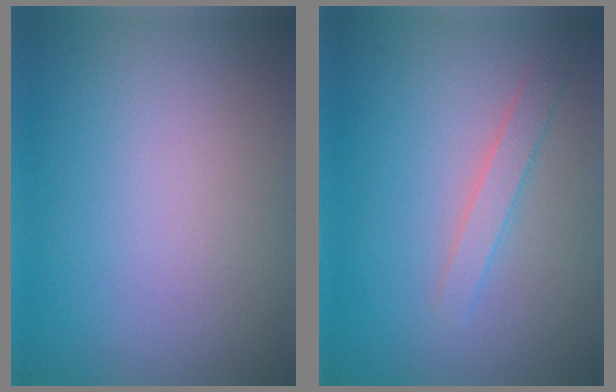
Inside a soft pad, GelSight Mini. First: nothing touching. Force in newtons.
{"total": 1.8, "press": 1.8, "slide": 0.0}